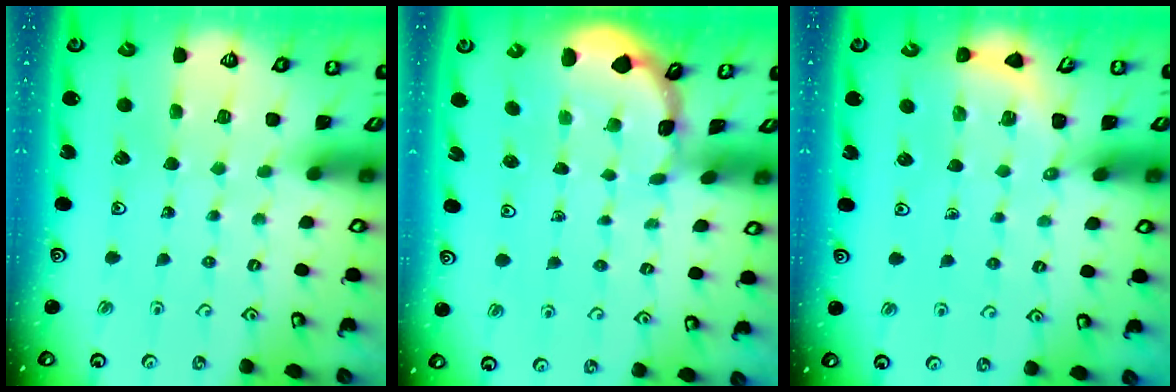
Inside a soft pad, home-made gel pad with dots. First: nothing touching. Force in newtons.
{"total": 0.7, "press": 0.7, "slide": 0.1}
{"total": 2.6, "press": 2.6, "slide": 0.2}